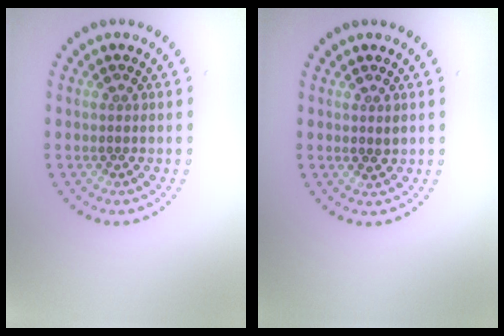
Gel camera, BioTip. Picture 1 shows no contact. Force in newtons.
{"total": 0.7, "press": 0.7, "slide": 0.1}